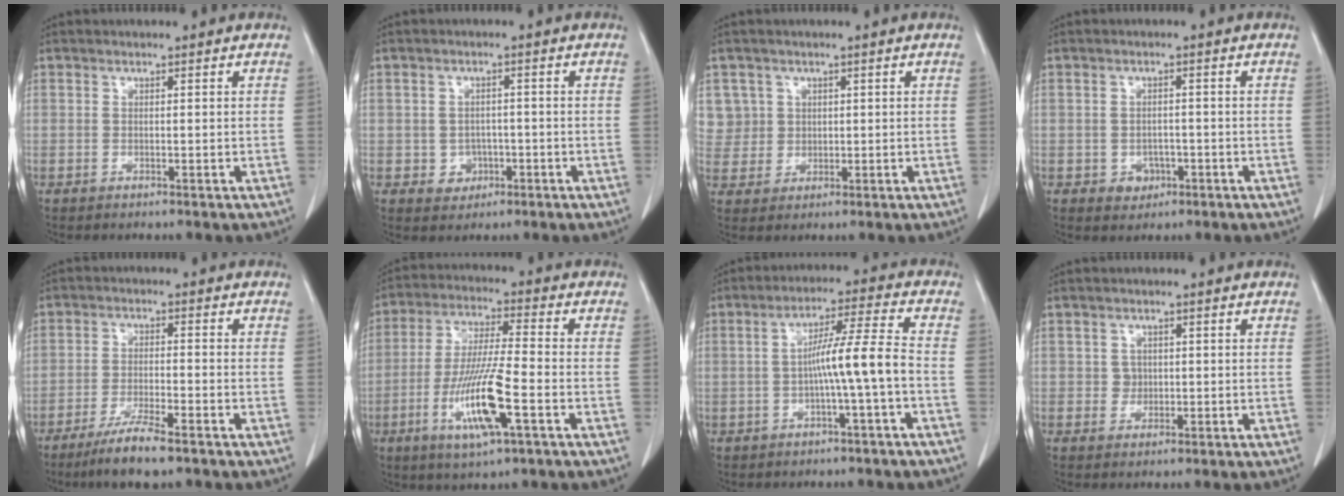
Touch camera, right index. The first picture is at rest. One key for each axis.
{"total": 3.2, "fx": -1.0, "fy": 2.9, "fz": 0.8, "tx": -0.001, "ty": 0.009, "tz": -0.006}
{"total": 5.2, "fx": 2.0, "fy": 4.8, "fz": -0.3, "tx": 0.018, "ty": 0.009, "tz": 0.046}
{"total": 2.9, "fx": -1.1, "fy": 2.4, "fz": 1.2, "tx": -0.011, "ty": 0.006, "tz": -0.007}
{"total": 7.5, "fx": -5.4, "fy": 0.5, "fz": 5.2, "tx": -0.094, "ty": -0.018, "tz": -0.093}
{"total": 12.4, "fx": -4.3, "fy": 1.0, "fz": 11.6, "tx": -0.230, "ty": -0.016, "tz": -0.081}
{"total": 7.5, "fx": -1.7, "fy": -1.0, "fz": 7.3, "tx": -0.125, "ty": 0.018, "tz": -0.026}
{"total": 1.6, "fx": 0.1, "fy": 1.6, "fz": 0.4, "tx": -0.006, "ty": 0.002, "tz": 0.004}